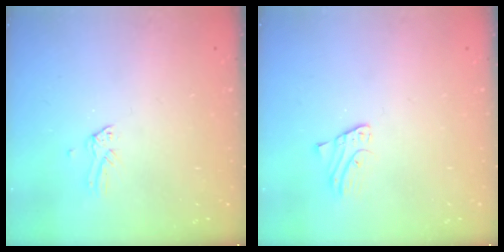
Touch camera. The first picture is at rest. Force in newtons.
{"total": 1.8, "press": 1.8, "slide": 0.1}